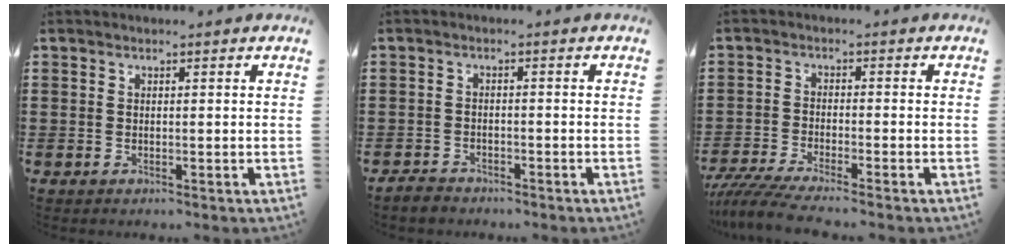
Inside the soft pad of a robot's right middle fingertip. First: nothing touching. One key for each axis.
{"total": 1.7, "fx": -1.6, "fy": 0.5, "fz": 0.1, "tx": -0.007, "ty": 0.005, "tz": -0.035}
{"total": 4.2, "fx": -3.8, "fy": -0.2, "fz": 1.7, "tx": -0.050, "ty": -0.018, "tz": -0.080}